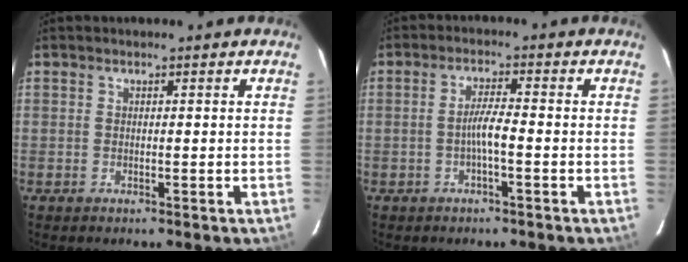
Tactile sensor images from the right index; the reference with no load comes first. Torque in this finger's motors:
{"motor_torque": [0.57, -0.25, 0.47, 0.11]}